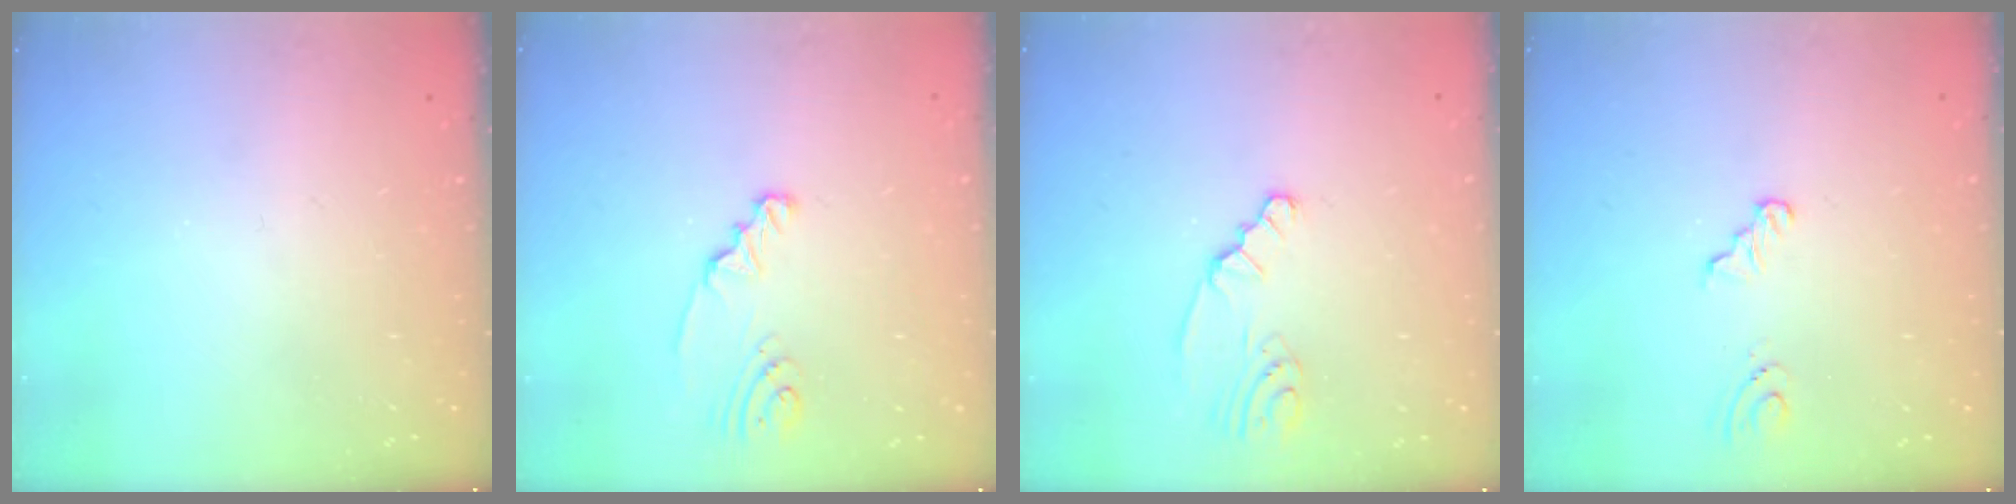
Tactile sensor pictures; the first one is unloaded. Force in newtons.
{"total": 2.5, "press": 2.5, "slide": 0.3}
{"total": 0.9, "press": 0.9, "slide": 0.2}
{"total": 2.7, "press": 2.3, "slide": 1.5}